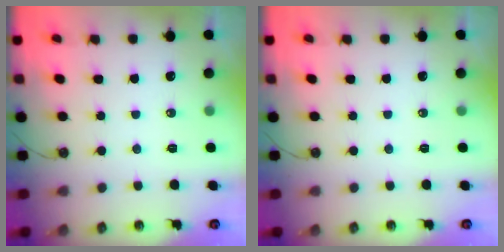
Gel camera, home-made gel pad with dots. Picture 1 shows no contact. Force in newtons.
{"total": 0.0}